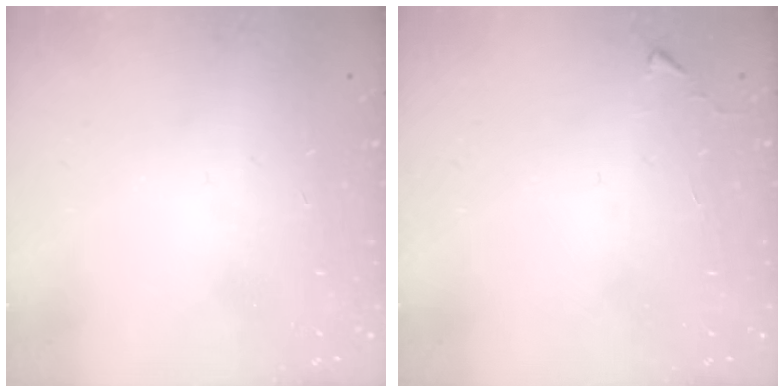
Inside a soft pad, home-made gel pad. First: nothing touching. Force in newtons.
{"total": 2.7, "press": 2.6, "slide": 0.4}